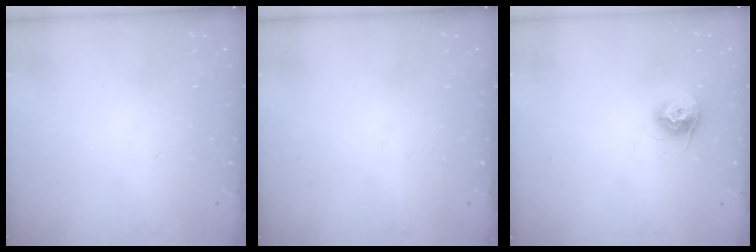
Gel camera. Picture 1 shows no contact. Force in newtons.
{"total": 0.0}
{"total": 9.5, "press": 9.5, "slide": 0.3}